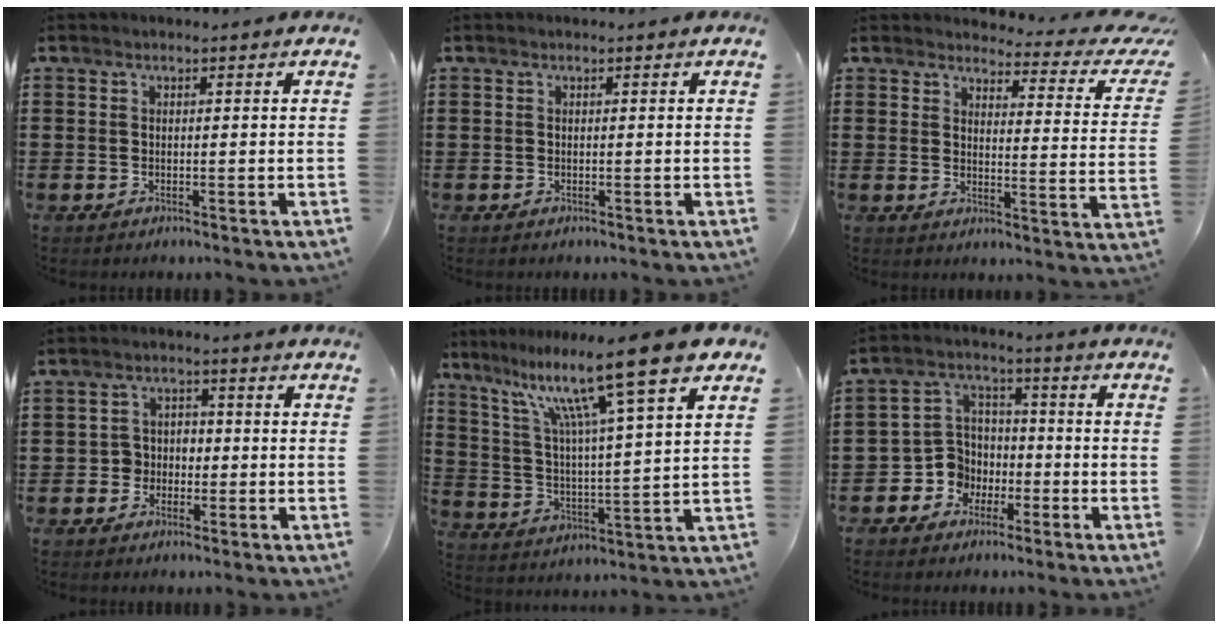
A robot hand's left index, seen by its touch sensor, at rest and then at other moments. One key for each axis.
{"total": 0.0}
{"total": 3.8, "fx": 3.3, "fy": 0.8, "fz": 1.6, "tx": -0.036, "ty": -0.029, "tz": 0.049}
{"total": 3.3, "fx": -1.3, "fy": 2.9, "fz": 1.0, "tx": -0.031, "ty": 0.006, "tz": -0.030}
{"total": 14.3, "fx": 9.7, "fy": 0.8, "fz": 10.5, "tx": -0.204, "ty": -0.047, "tz": 0.149}
{"total": 6.7, "fx": -2.4, "fy": 6.1, "fz": 1.5, "tx": -0.068, "ty": 0.005, "tz": -0.049}